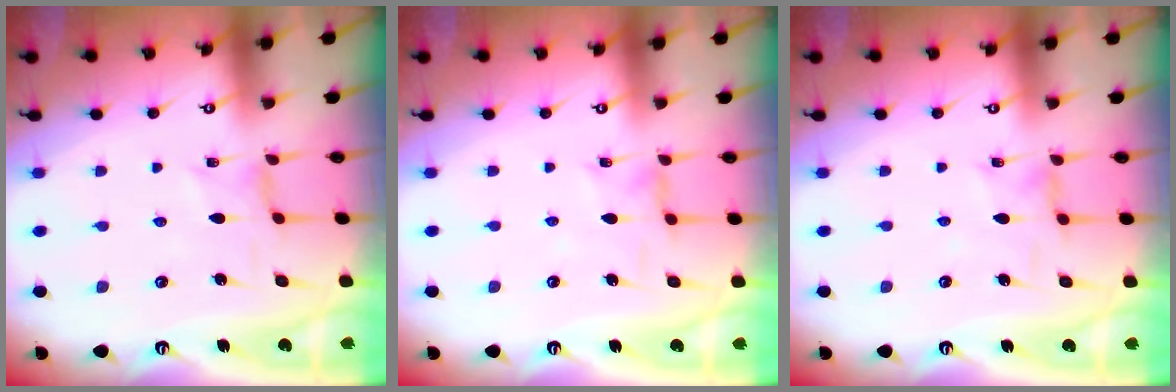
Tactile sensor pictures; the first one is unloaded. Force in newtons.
{"total": 3.0, "press": 2.9, "slide": 0.3}
{"total": 3.0, "press": 2.9, "slide": 0.3}